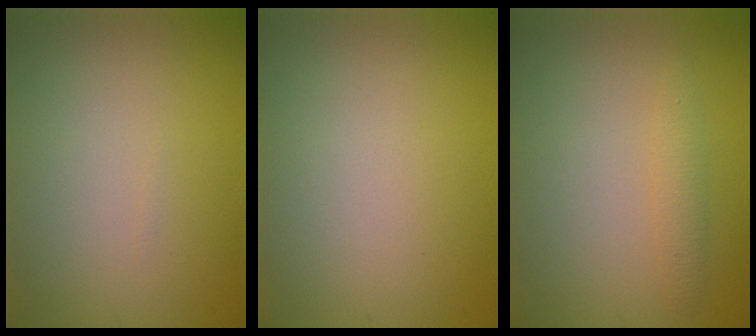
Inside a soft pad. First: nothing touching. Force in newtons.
{"total": 0.0}
{"total": 1.5, "press": 1.5, "slide": 0.1}